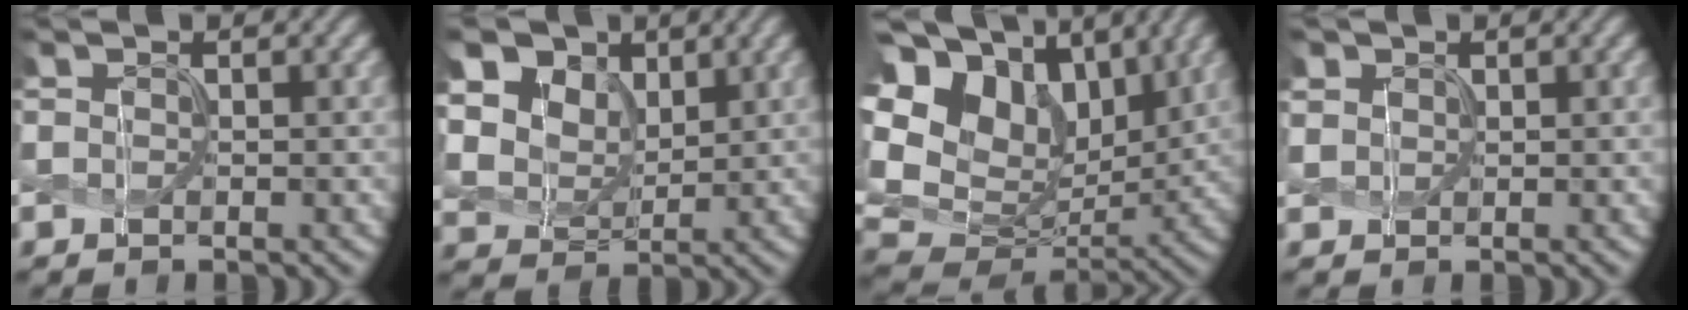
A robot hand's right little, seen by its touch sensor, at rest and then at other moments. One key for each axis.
{"total": 10.8, "fx": 5.5, "fy": 7.7, "fz": 5.3, "tx": -0.139, "ty": 0.024, "tz": 0.095}
{"total": 17.8, "fx": 6.9, "fy": 12.3, "fz": 10.8, "tx": -0.239, "ty": 0.030, "tz": 0.141}
{"total": 1.2, "fx": 0.7, "fy": 1.0, "fz": 0.1, "tx": -0.008, "ty": 0.002, "tz": 0.014}